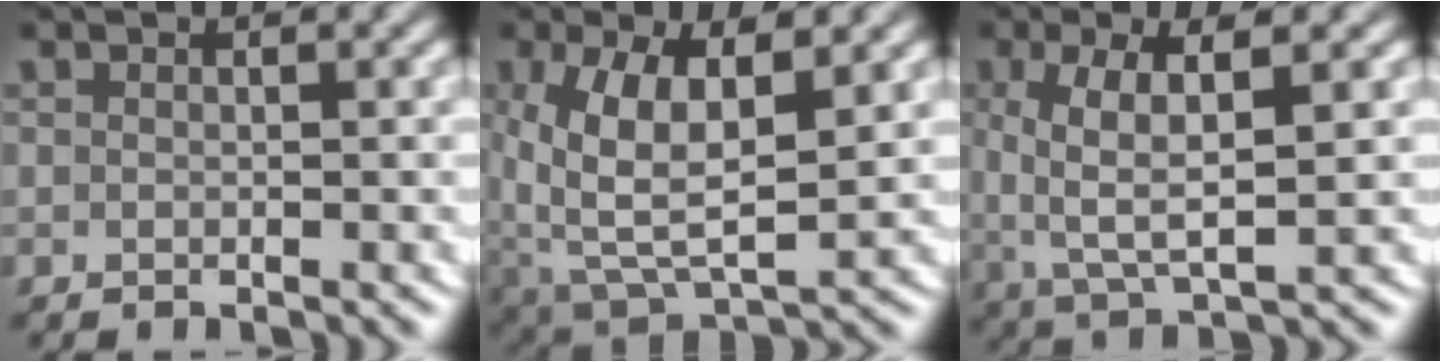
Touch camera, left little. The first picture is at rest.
{"total": 8.2, "force": [0.1, 5.2, 6.3], "torque": [-0.137, -0.036, 0.025]}
{"total": 4.7, "force": [0.6, 1.6, 4.4], "torque": [-0.091, -0.004, 0.021]}